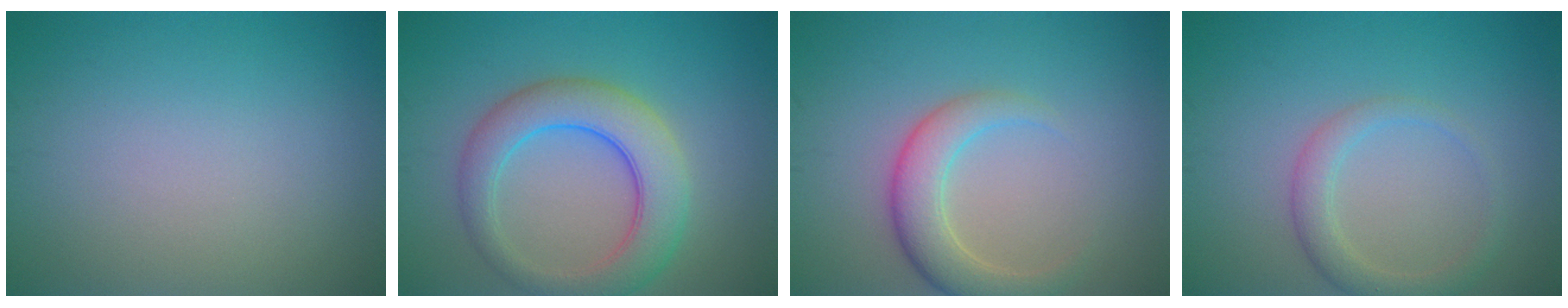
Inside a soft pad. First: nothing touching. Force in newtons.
{"total": 6.3, "press": 6.3, "slide": 0.2}
{"total": 4.0, "press": 4.0, "slide": 0.3}
{"total": 2.5, "press": 2.5, "slide": 0.2}